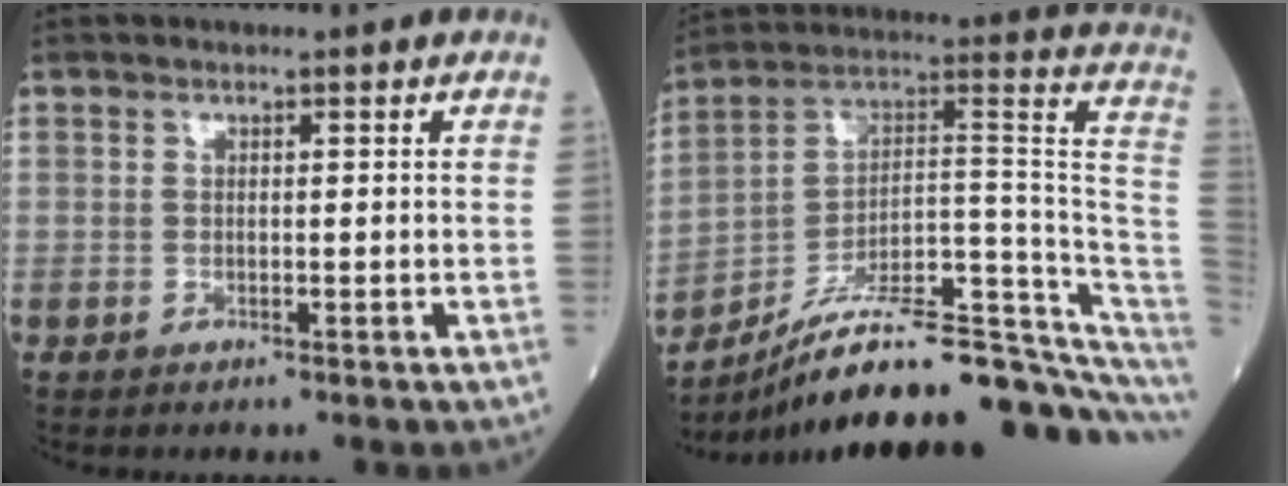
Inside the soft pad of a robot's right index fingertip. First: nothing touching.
{"total": 24.0, "force": [-18.3, 2.4, 15.3], "torque": [-0.145, 0.061, -0.280]}